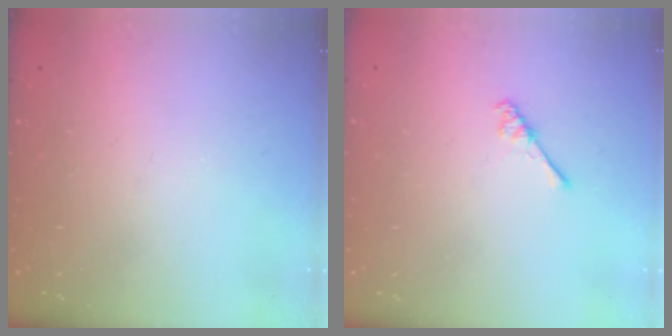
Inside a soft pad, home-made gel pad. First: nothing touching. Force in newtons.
{"total": 2.6, "press": 2.6, "slide": 0.3}